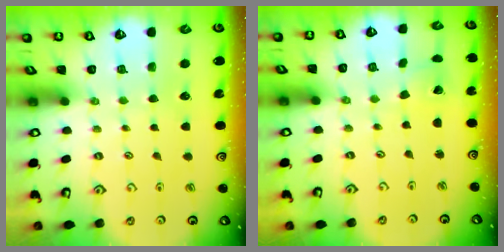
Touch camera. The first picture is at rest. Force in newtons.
{"total": 1.9, "press": 1.9, "slide": 0.0}